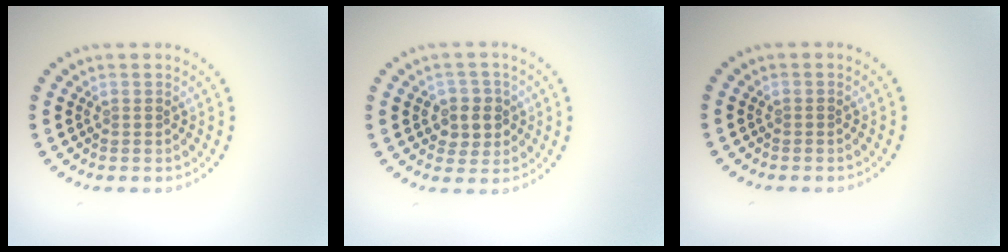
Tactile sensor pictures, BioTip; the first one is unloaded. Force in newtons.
{"total": 2.8, "press": 2.6, "slide": 0.8}
{"total": 0.0}